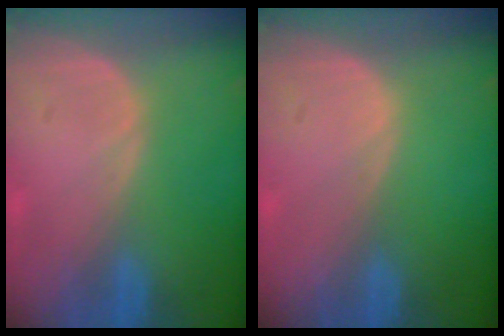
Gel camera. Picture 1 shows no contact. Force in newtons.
{"total": 0.0}